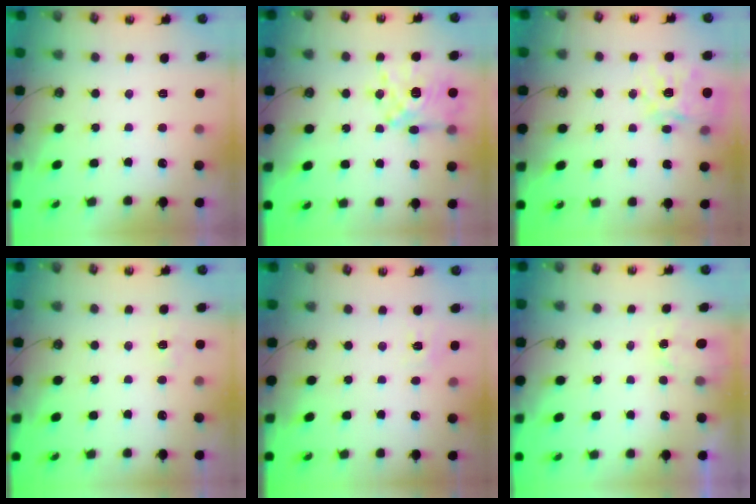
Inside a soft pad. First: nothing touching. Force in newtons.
{"total": 14.3, "press": 14.2, "slide": 1.2}
{"total": 16.7, "press": 16.6, "slide": 1.8}
{"total": 5.2, "press": 5.1, "slide": 0.5}
{"total": 6.6, "press": 6.6, "slide": 0.7}
{"total": 1.7, "press": 1.6, "slide": 0.2}